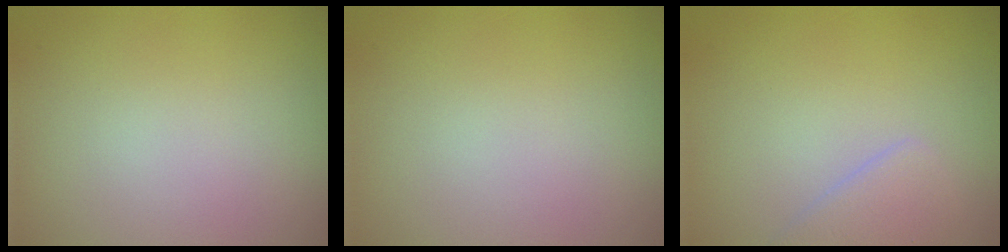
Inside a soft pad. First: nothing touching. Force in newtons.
{"total": 0.0}
{"total": 2.0, "press": 2.0, "slide": 0.1}